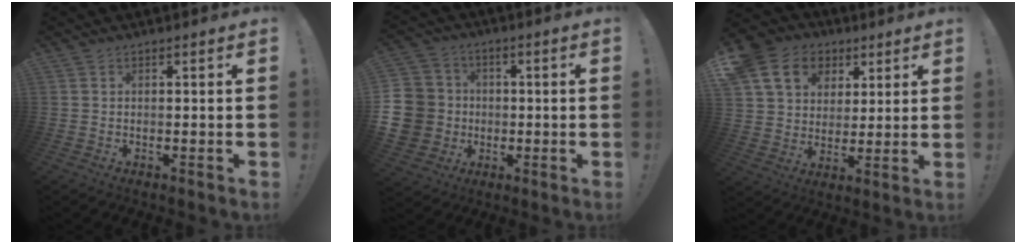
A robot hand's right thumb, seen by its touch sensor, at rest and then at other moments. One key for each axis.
{"total": 13.1, "fx": -1.4, "fy": 12.1, "fz": 4.6, "tx": -0.091, "ty": 0.015, "tz": -0.016}
{"total": 15.2, "fx": 6.6, "fy": 12.1, "fz": 6.5, "tx": -0.099, "ty": -0.020, "tz": 0.138}